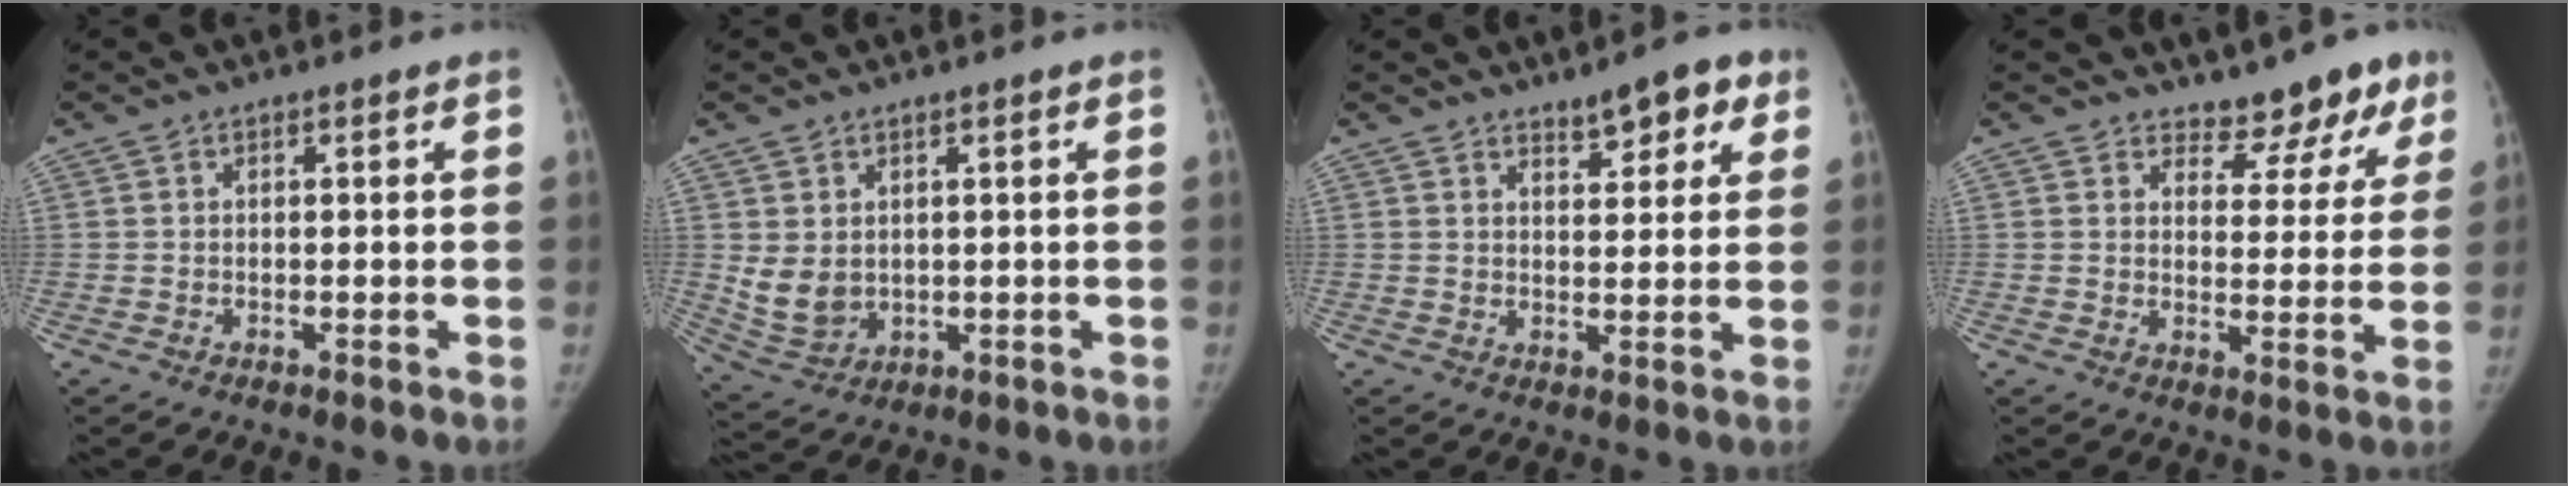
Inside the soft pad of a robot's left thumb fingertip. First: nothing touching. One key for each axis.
{"total": 6.2, "fx": 1.1, "fy": 4.8, "fz": 3.7, "tx": -0.060, "ty": -0.015, "tz": 0.043}
{"total": 6.4, "fx": 4.2, "fy": 2.6, "fz": 4.1, "tx": -0.031, "ty": -0.018, "tz": 0.056}
{"total": 8.2, "fx": 6.8, "fy": 4.1, "fz": 2.0, "tx": 0.019, "ty": -0.047, "tz": 0.078}